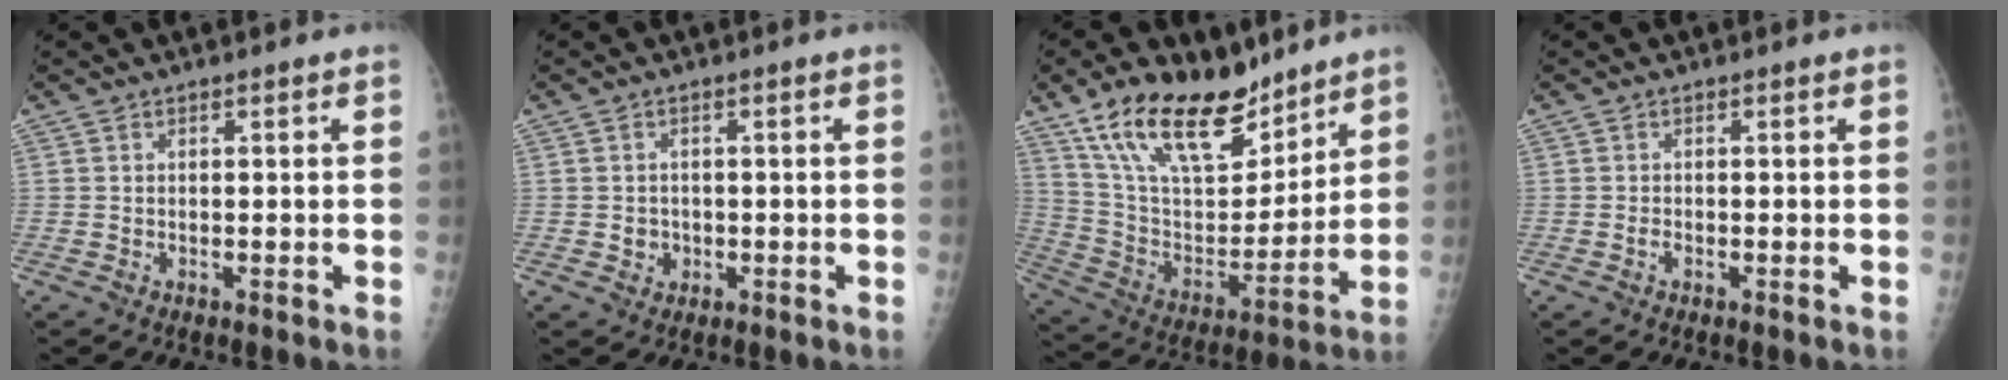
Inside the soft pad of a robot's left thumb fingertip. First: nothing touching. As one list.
[{"total": 2.2, "force": [-0.4, 2.1, 0.7], "torque": [0.002, 0.005, -0.002]}, {"total": 21.5, "force": [15.0, 9.8, 11.9], "torque": [-0.171, -0.064, 0.275]}, {"total": 0.8, "force": [-0.4, 0.6, 0.5], "torque": [-0.006, 0.002, -0.008]}]